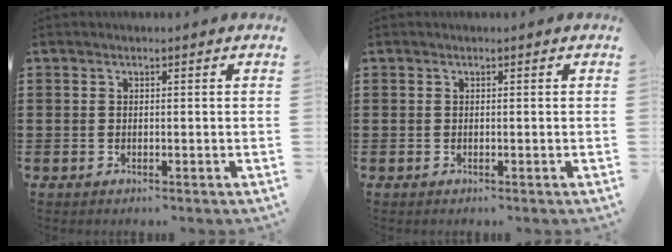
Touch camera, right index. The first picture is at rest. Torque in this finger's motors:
{"motor_torque": [0.00, 0.00, 0.01, -0.01]}